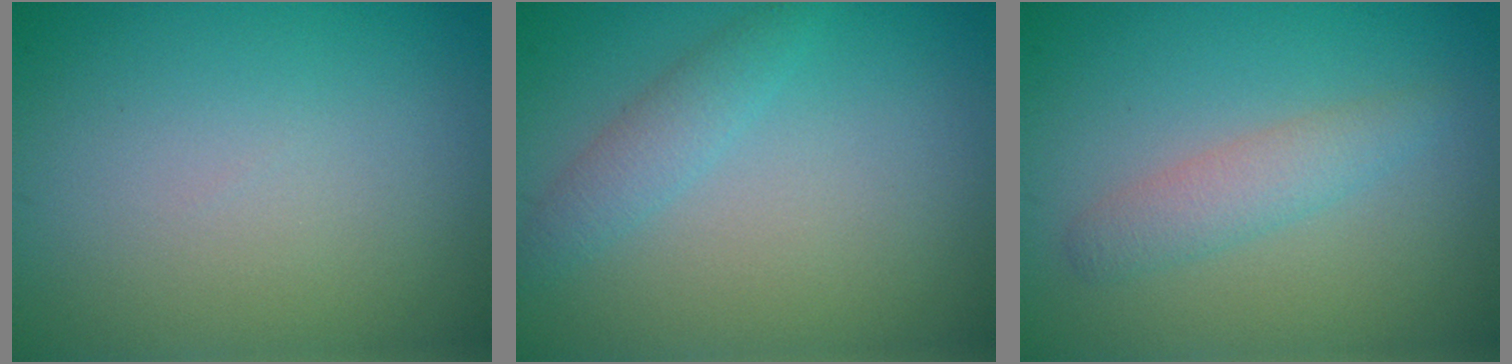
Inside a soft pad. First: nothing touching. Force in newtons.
{"total": 1.8, "press": 1.8, "slide": 0.1}
{"total": 2.2, "press": 2.2, "slide": 0.1}